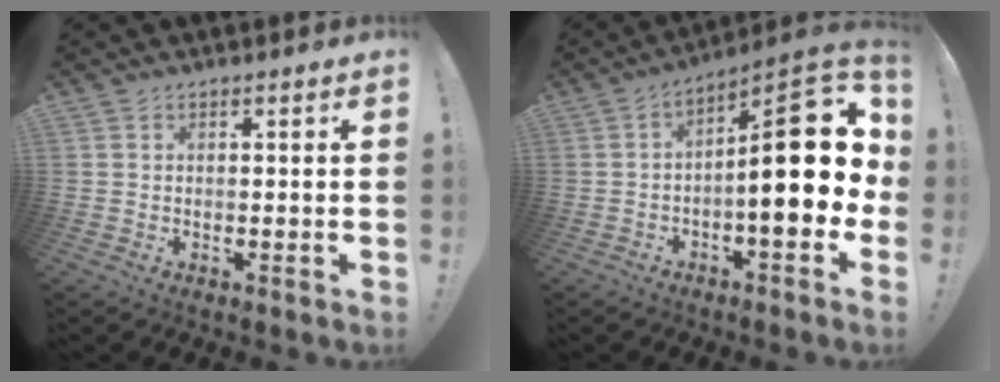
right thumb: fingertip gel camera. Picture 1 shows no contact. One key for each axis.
{"total": 21.2, "fx": 0.5, "fy": 7.3, "fz": 19.9, "tx": -0.272, "ty": -0.003, "tz": 0.012}